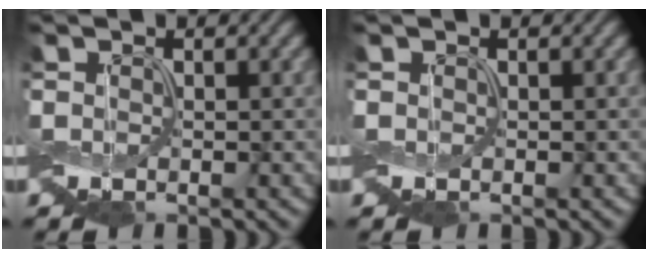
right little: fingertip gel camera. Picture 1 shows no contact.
{"total": 0.0}